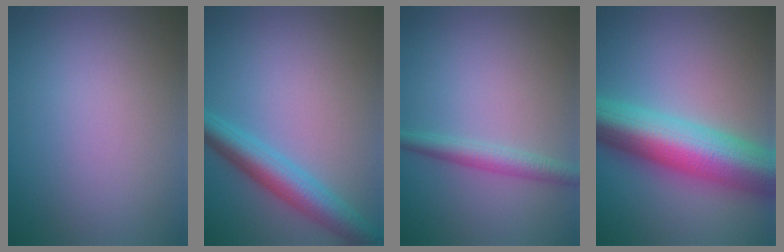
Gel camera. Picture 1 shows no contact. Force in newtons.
{"total": 4.9, "press": 4.9, "slide": 0.1}
{"total": 2.4, "press": 2.4, "slide": 0.1}
{"total": 11.7, "press": 11.7, "slide": 0.3}